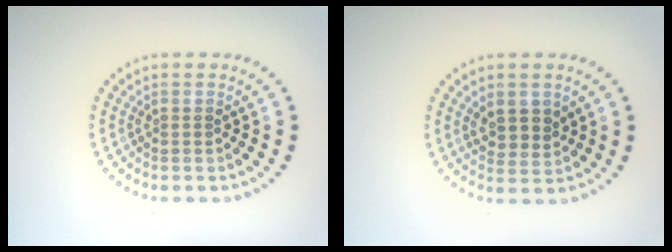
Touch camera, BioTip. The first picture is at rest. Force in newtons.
{"total": 2.5, "press": 2.3, "slide": 0.9}